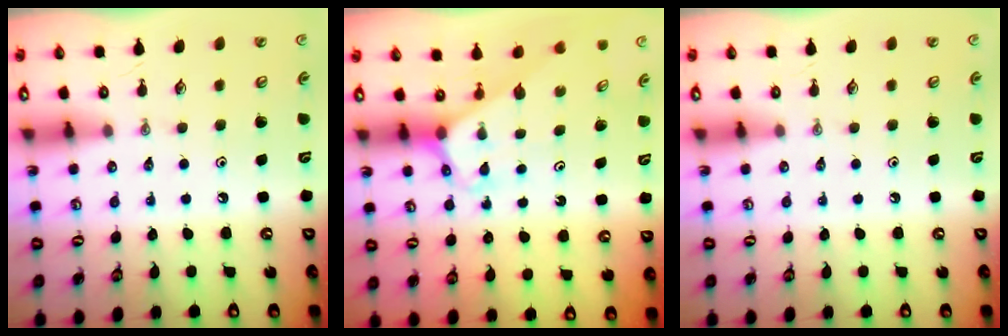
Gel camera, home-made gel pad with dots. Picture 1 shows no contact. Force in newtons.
{"total": 3.2, "press": 3.2, "slide": 0.2}
{"total": 0.0}